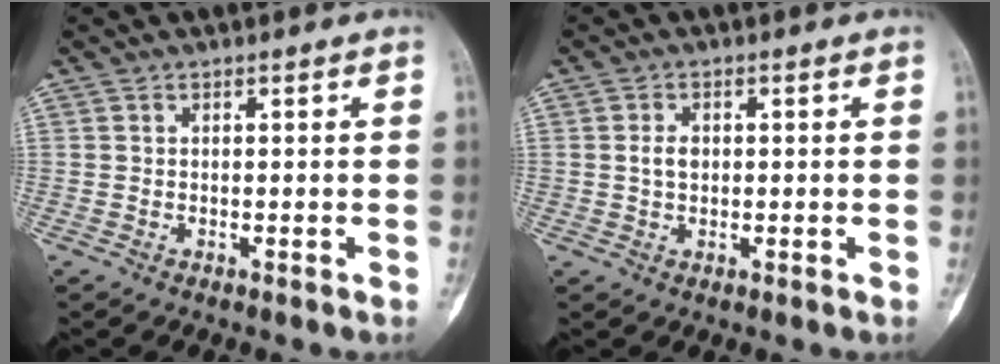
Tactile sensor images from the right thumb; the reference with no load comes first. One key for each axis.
{"total": 2.5, "fx": 0.2, "fy": 1.8, "fz": 1.7, "tx": -0.027, "ty": 0.004, "tz": 0.004}